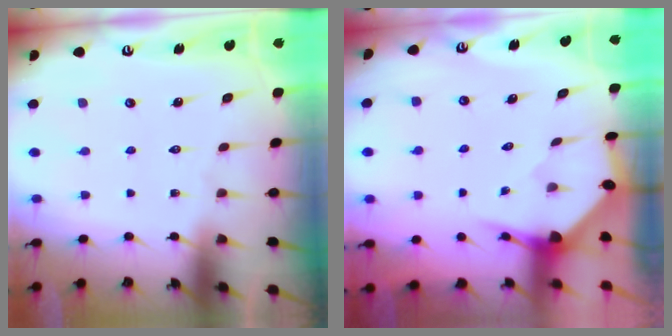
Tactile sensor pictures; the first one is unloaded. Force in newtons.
{"total": 3.5, "press": 3.5, "slide": 0.3}